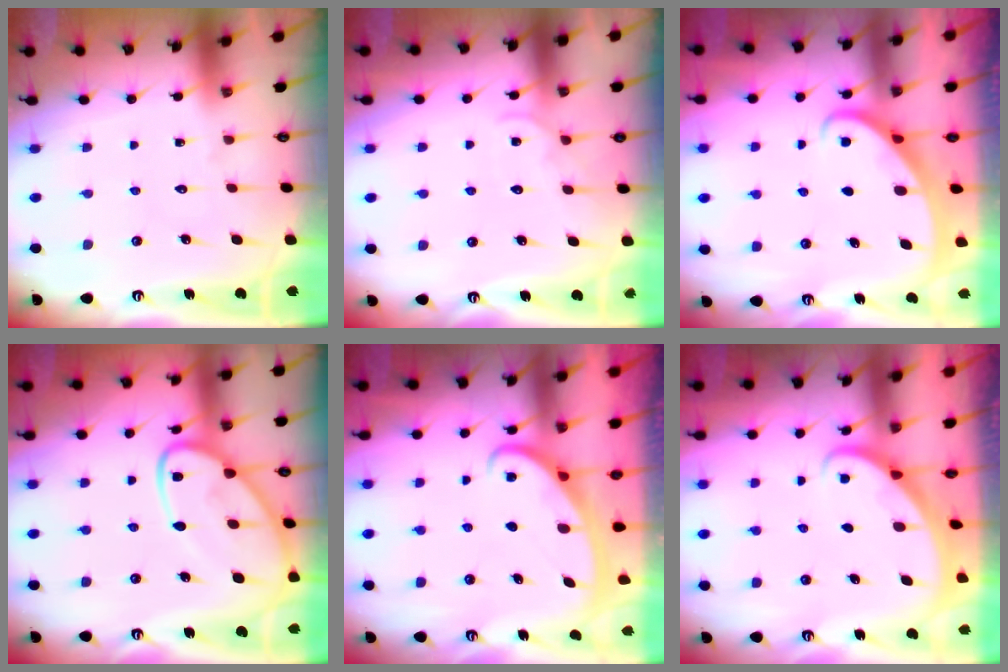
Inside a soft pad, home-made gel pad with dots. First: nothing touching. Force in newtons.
{"total": 5.1, "press": 5.1, "slide": 0.5}
{"total": 2.3, "press": 2.3, "slide": 0.2}
{"total": 13.4, "press": 13.4, "slide": 1.3}
{"total": 2.6, "press": 2.6, "slide": 0.4}
{"total": 2.0, "press": 2.0, "slide": 0.1}